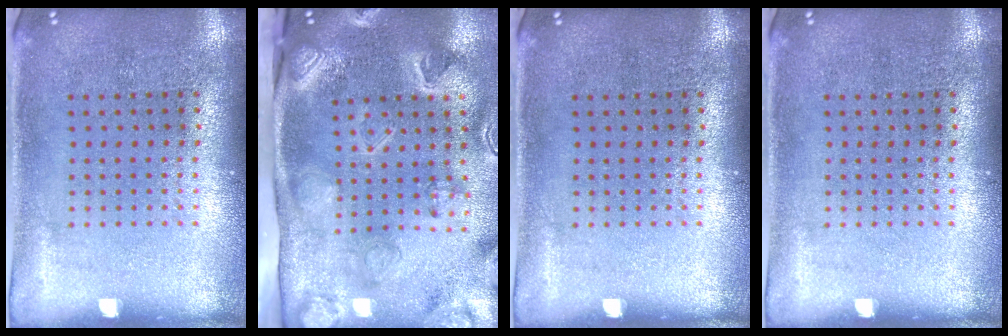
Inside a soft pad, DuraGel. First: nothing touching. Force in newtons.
{"total": 3.3, "press": 3.2, "slide": 1.0}
{"total": 0.0}
{"total": 0.0}